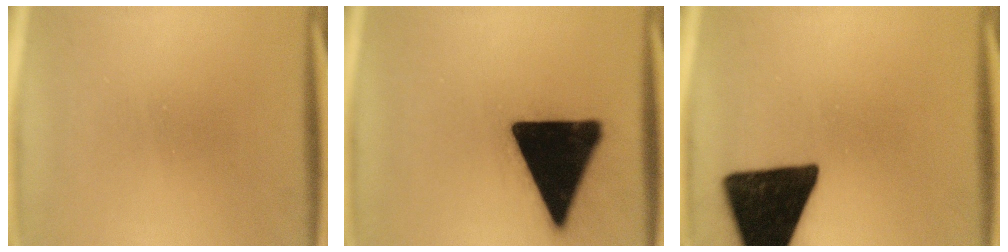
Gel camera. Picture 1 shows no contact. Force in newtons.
{"total": 21.1}
{"total": 19.4}